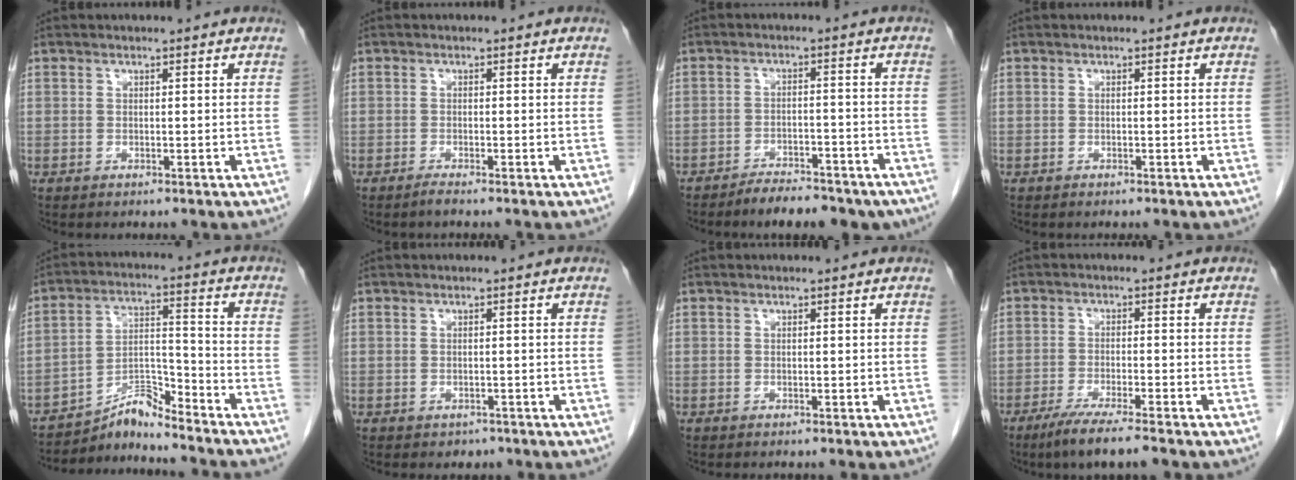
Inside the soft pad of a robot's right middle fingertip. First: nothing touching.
{"total": 0.9, "force": [-0.8, -0.2, 0.4], "torque": [-0.009, -0.001, -0.015]}
{"total": 9.3, "force": [-7.9, 2.8, 4.1], "torque": [-0.044, 0.008, -0.113]}
{"total": 0.0}
{"total": 6.9, "force": [-6.9, -0.2, 1.0], "torque": [-0.017, 0.019, -0.118]}
{"total": 1.3, "force": [-0.9, 1.0, 0.3], "torque": [-0.005, 0.002, -0.007]}
{"total": 0.0}
{"total": 7.0, "force": [-5.2, 0.0, 4.8], "torque": [-0.080, -0.018, -0.086]}